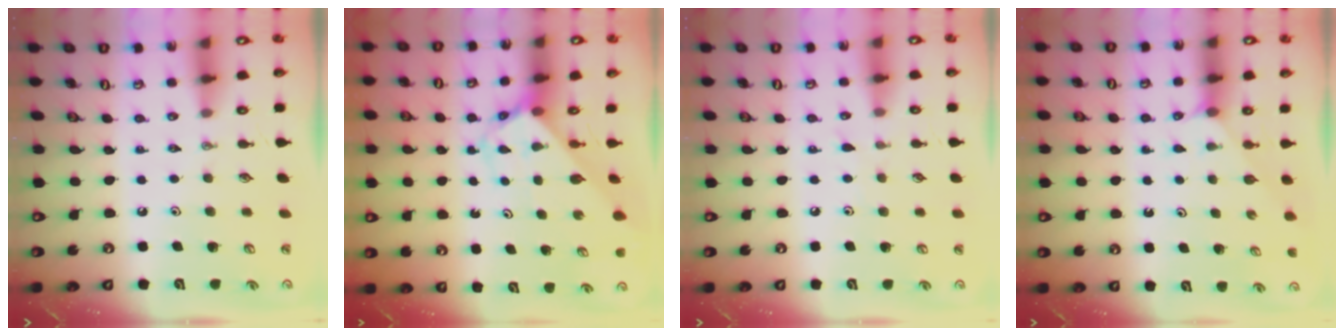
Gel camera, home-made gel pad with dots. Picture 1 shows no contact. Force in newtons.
{"total": 2.7, "press": 2.7, "slide": 0.1}
{"total": 2.5, "press": 2.4, "slide": 0.3}
{"total": 2.1, "press": 2.0, "slide": 0.3}